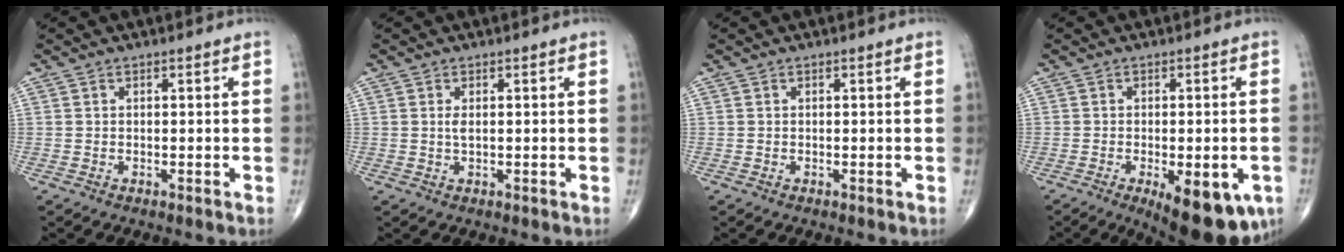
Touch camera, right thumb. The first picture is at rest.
{"total": 1.2, "force": [0.3, 0.4, 1.1], "torque": [-0.023, -0.001, 0.008]}
{"total": 0.0}
{"total": 13.9, "force": [-5.8, 5.5, 11.4], "torque": [-0.113, -0.001, -0.065]}